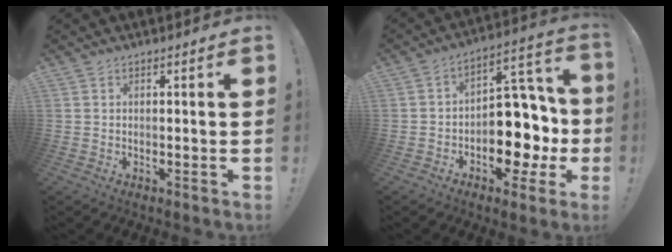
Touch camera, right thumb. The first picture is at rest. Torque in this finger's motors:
{"motor_torque": [1.70, 1.80, 0.97, -0.76, 0.03]}